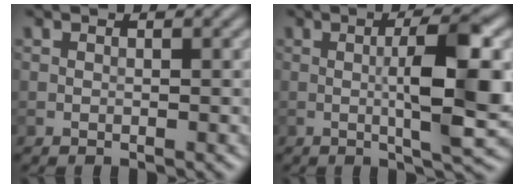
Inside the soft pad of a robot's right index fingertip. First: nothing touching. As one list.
[{"total": 7.3, "force": [0.0, 1.3, 7.2], "torque": [-0.114, 0.003, 0.002]}]